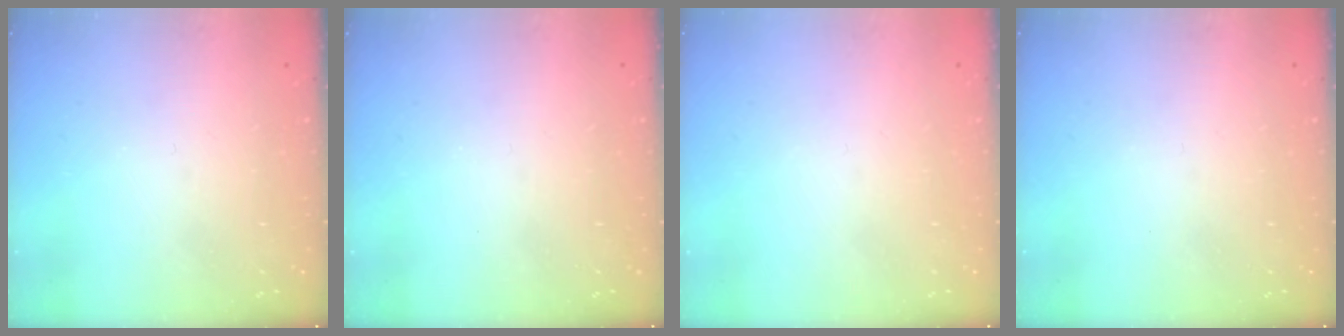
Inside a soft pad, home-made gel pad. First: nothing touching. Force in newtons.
{"total": 0.0}
{"total": 1.8, "press": 1.7, "slide": 0.1}
{"total": 0.0}